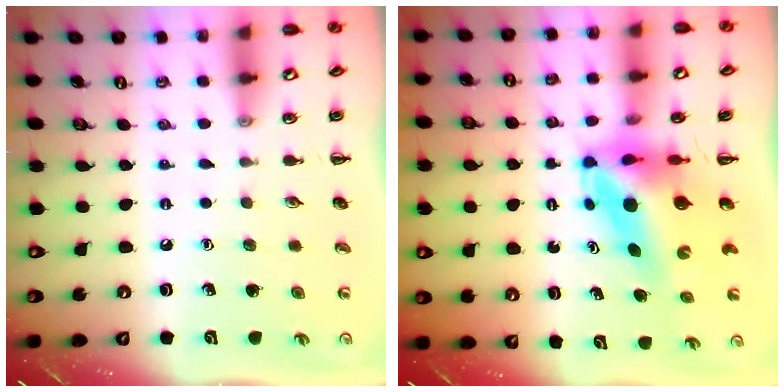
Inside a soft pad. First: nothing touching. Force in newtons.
{"total": 7.3, "press": 7.0, "slide": 2.4}